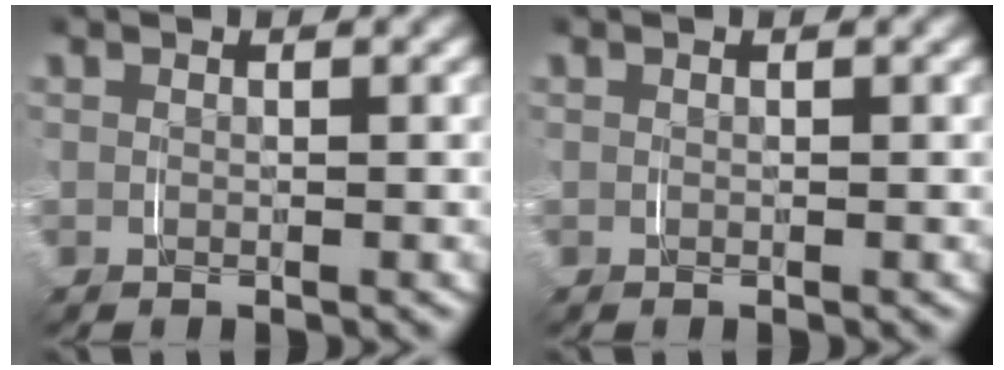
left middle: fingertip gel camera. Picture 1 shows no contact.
{"total": 0.0}